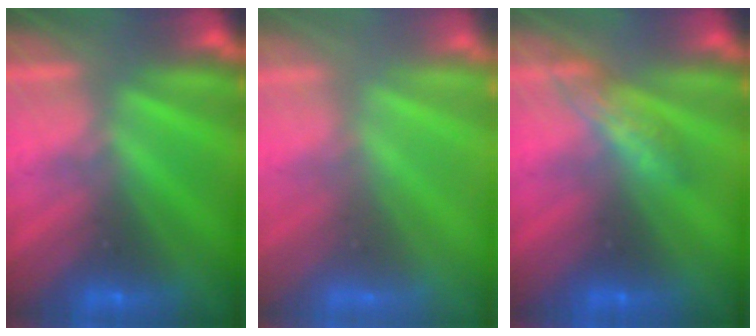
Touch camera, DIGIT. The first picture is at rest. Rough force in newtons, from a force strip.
{"total": 3.2}
{"total": 2.7}